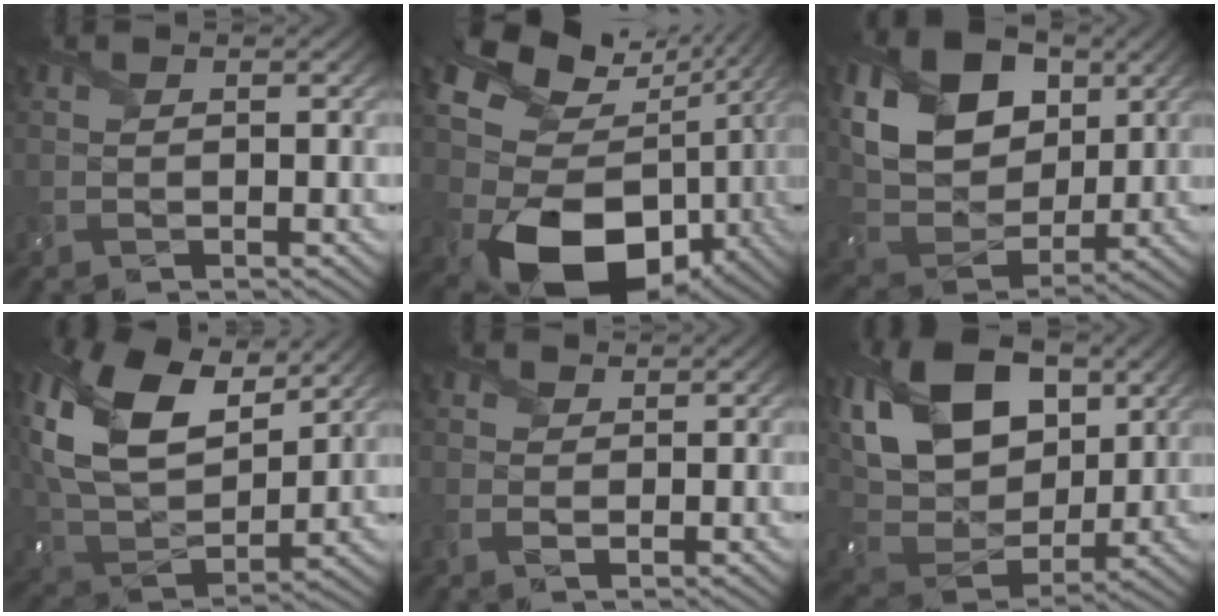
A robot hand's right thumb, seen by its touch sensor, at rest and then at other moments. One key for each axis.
{"total": 18.1, "fx": -1.4, "fy": 13.7, "fz": 11.8, "tx": -0.231, "ty": -0.049, "tz": 0.012}
{"total": 12.8, "fx": 4.4, "fy": 8.9, "fz": 8.0, "tx": -0.183, "ty": -0.003, "tz": 0.079}
{"total": 17.8, "fx": 8.2, "fy": 10.5, "fz": 11.8, "tx": -0.282, "ty": 0.029, "tz": 0.154}
{"total": 2.1, "fx": 0.6, "fy": 1.7, "fz": 1.1, "tx": -0.029, "ty": -0.001, "tz": 0.010}
{"total": 15.5, "fx": 5.9, "fy": 9.9, "fz": 10.3, "tx": -0.236, "ty": 0.020, "tz": 0.108}